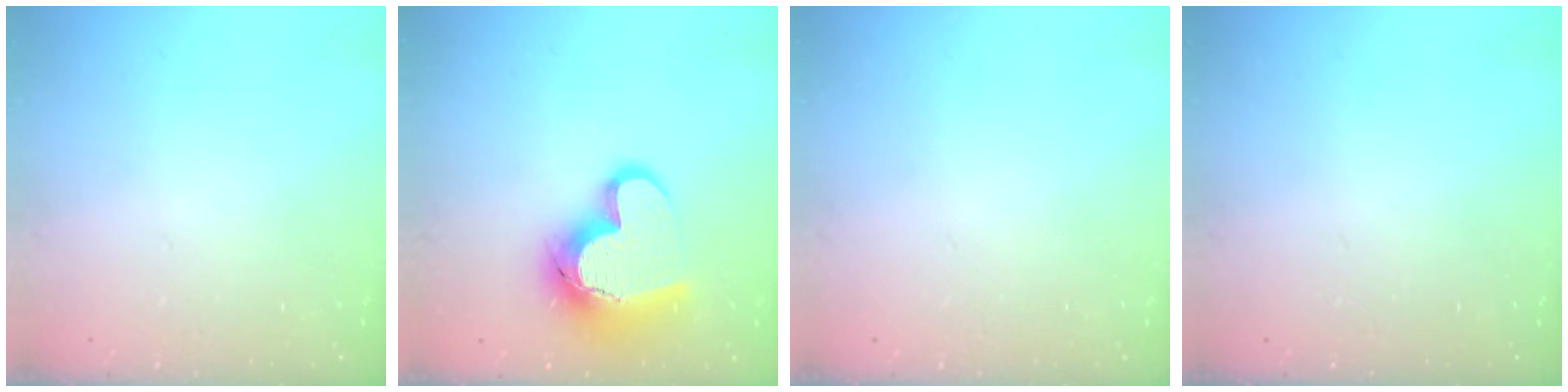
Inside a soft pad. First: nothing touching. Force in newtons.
{"total": 15.9, "press": 15.7, "slide": 2.2}
{"total": 0.0}
{"total": 0.0}